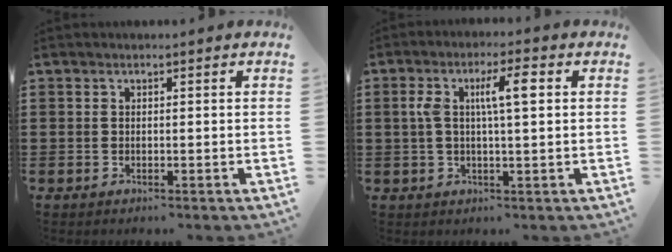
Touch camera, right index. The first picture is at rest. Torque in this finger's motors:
{"motor_torque": [0.47, -0.06, 0.30, 0.08]}